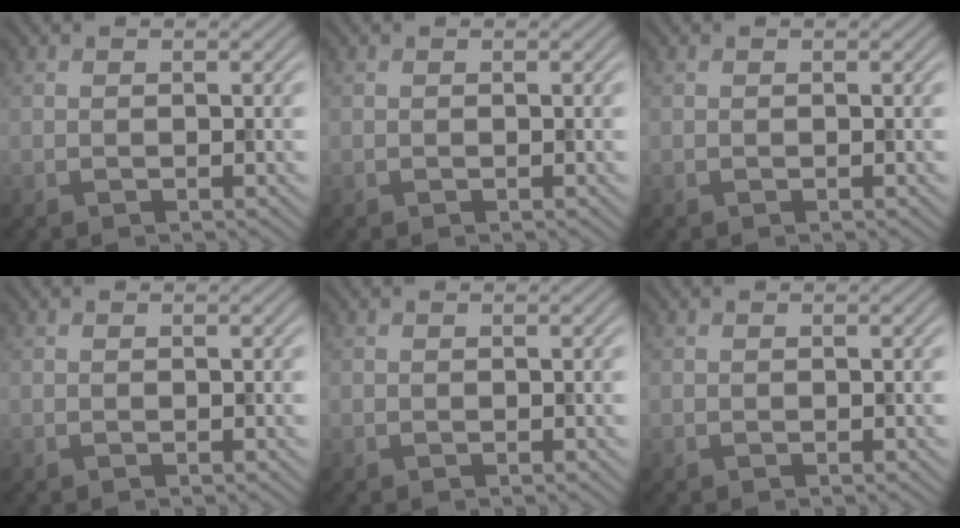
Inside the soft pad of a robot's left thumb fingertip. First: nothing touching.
{"total": 0.0}
{"total": 0.0}
{"total": 0.0}
{"total": 0.0}
{"total": 0.0}